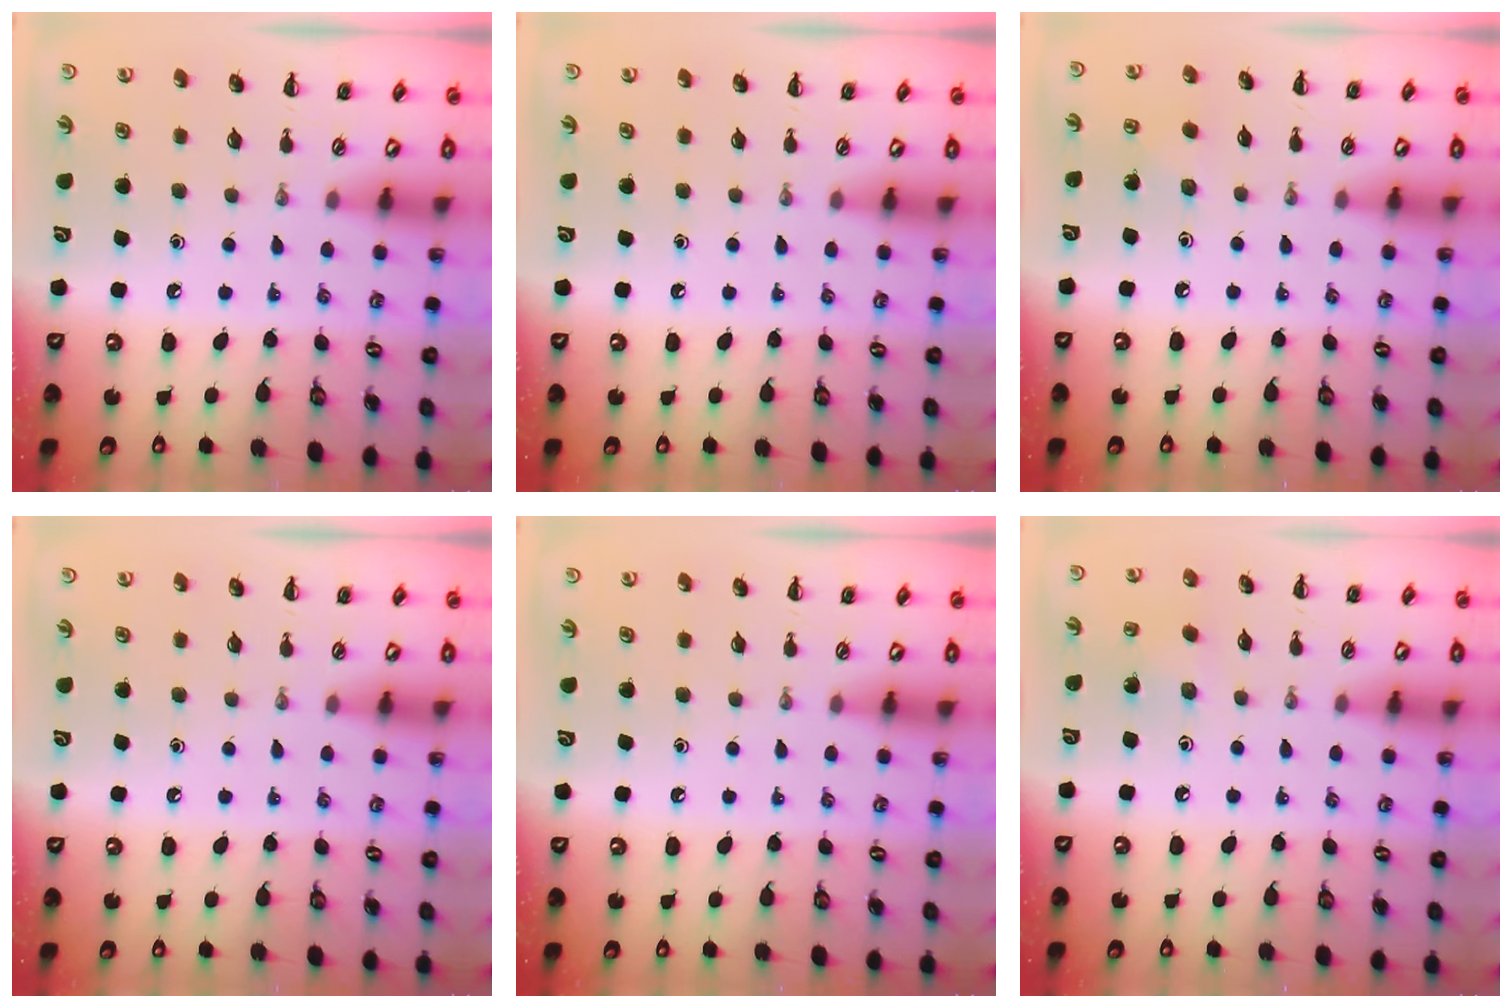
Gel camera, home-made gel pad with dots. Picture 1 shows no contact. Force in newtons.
{"total": 0.0}
{"total": 2.4, "press": 2.3, "slide": 0.8}
{"total": 0.0}
{"total": 0.0}
{"total": 2.2, "press": 2.0, "slide": 0.7}